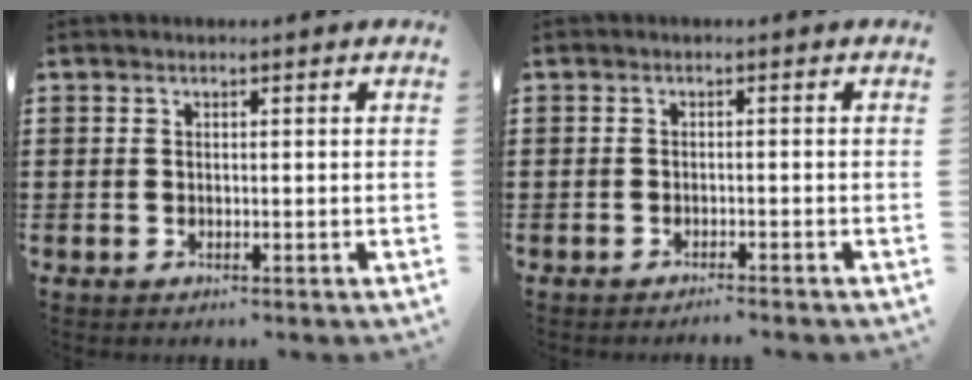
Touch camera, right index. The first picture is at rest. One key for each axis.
{"total": 1.3, "fx": -1.2, "fy": -0.4, "fz": 0.3, "tx": -0.007, "ty": -0.001, "tz": -0.024}